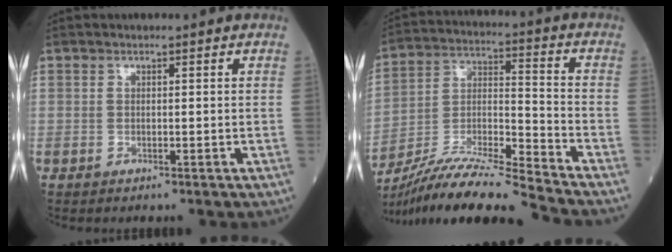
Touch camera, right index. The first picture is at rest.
{"total": 16.8, "force": [-15.2, -1.7, 7.0], "torque": [-0.135, -0.001, -0.275]}